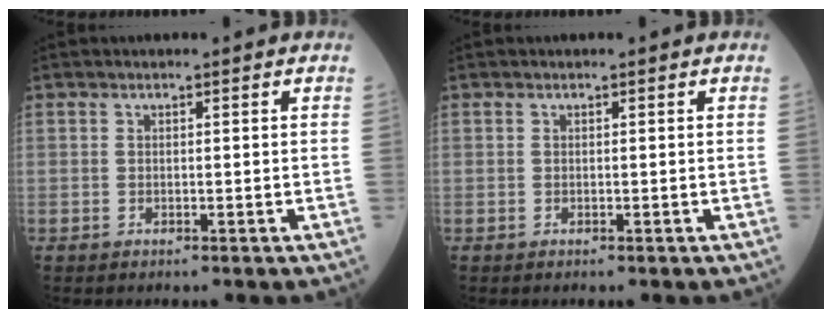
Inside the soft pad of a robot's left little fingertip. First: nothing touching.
{"total": 0.0}